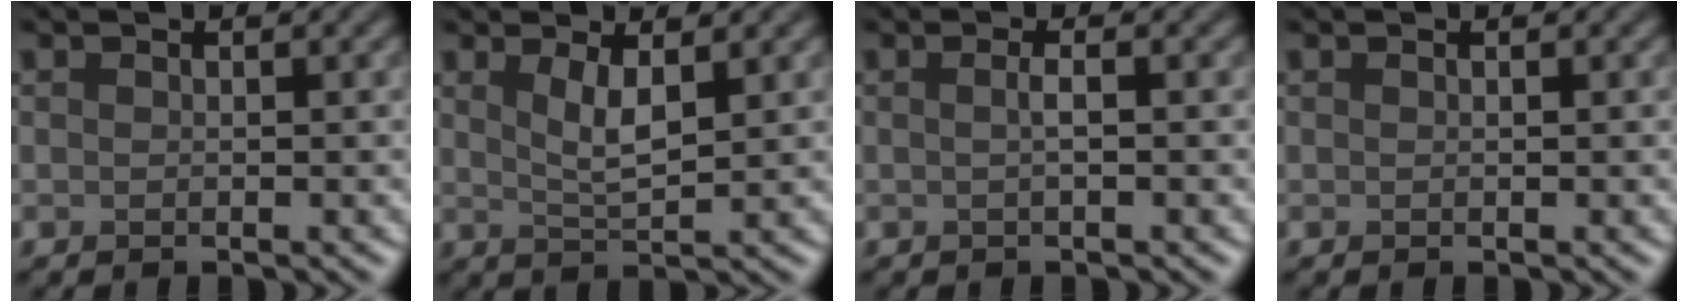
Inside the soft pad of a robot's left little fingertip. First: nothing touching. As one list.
[{"total": 2.7, "force": [1.3, 0.7, 2.3], "torque": [-0.045, -0.005, 0.027]}, {"total": 1.1, "force": [0.0, 0.2, 1.1], "torque": [-0.019, 0.003, -0.002]}, {"total": 0.0}]